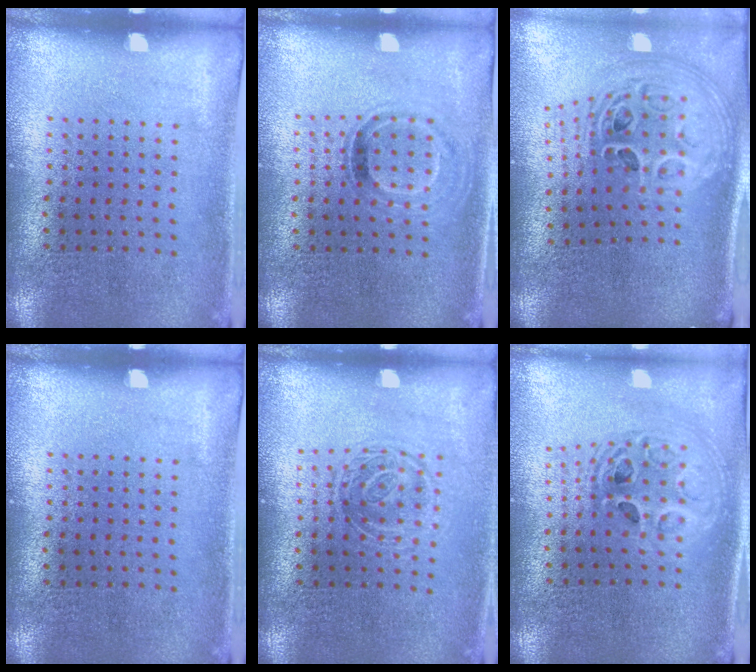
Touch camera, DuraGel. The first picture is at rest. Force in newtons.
{"total": 0.9, "press": 0.8, "slide": 0.4}
{"total": 3.0, "press": 2.0, "slide": 2.2}
{"total": 0.0}
{"total": 1.4, "press": 1.1, "slide": 0.9}
{"total": 1.9, "press": 1.6, "slide": 1.1}